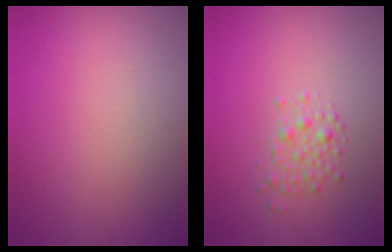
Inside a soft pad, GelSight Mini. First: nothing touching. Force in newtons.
{"total": 1.6, "press": 1.6, "slide": 0.1}